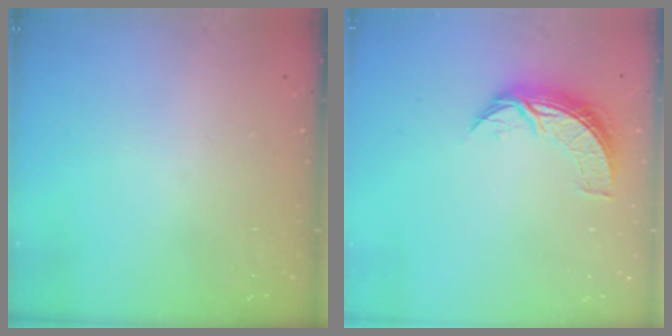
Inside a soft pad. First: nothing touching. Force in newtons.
{"total": 8.0, "press": 8.0, "slide": 0.3}